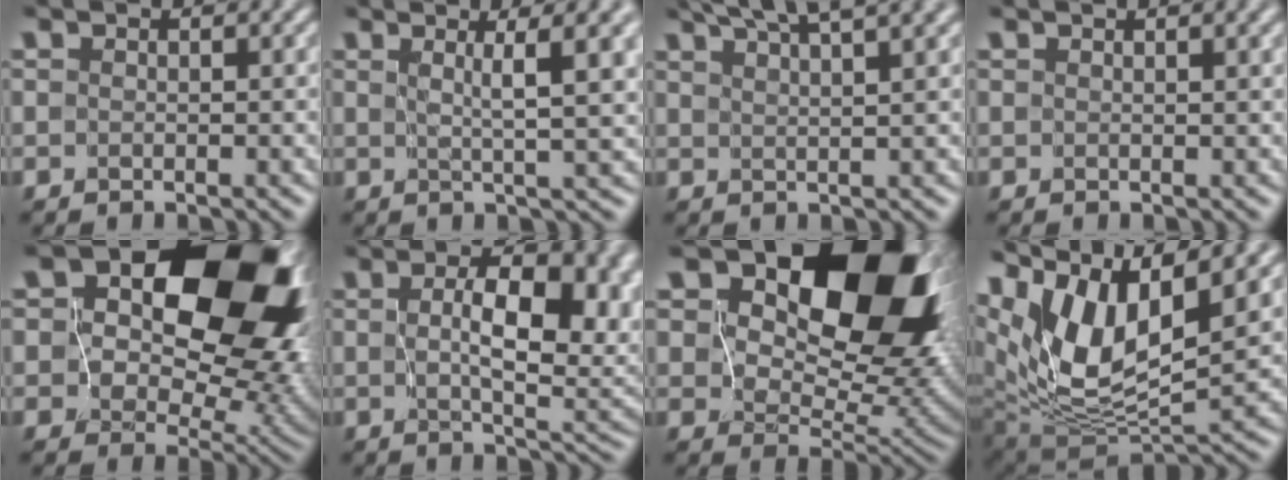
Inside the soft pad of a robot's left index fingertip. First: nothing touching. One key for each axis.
{"total": 6.4, "fx": 2.4, "fy": 1.1, "fz": 5.8, "tx": -0.060, "ty": 0.013, "tz": 0.036}
{"total": 8.4, "fx": 6.6, "fy": 1.9, "fz": 4.9, "tx": -0.050, "ty": 0.035, "tz": 0.062}
{"total": 2.0, "fx": 1.4, "fy": 0.4, "fz": 1.4, "tx": -0.013, "ty": -0.003, "tz": 0.013}
{"total": 19.5, "fx": 6.9, "fy": 12.6, "fz": 13.2, "tx": -0.168, "ty": 0.037, "tz": 0.104}
{"total": 9.1, "fx": 0.9, "fy": 4.2, "fz": 8.0, "tx": -0.101, "ty": 0.001, "tz": 0.017}
{"total": 17.6, "fx": 8.3, "fy": 9.9, "fz": 11.9, "tx": -0.164, "ty": 0.021, "tz": 0.124}
{"total": 11.7, "fx": 6.4, "fy": 4.7, "fz": 8.6, "tx": -0.178, "ty": 0.015, "tz": 0.112}